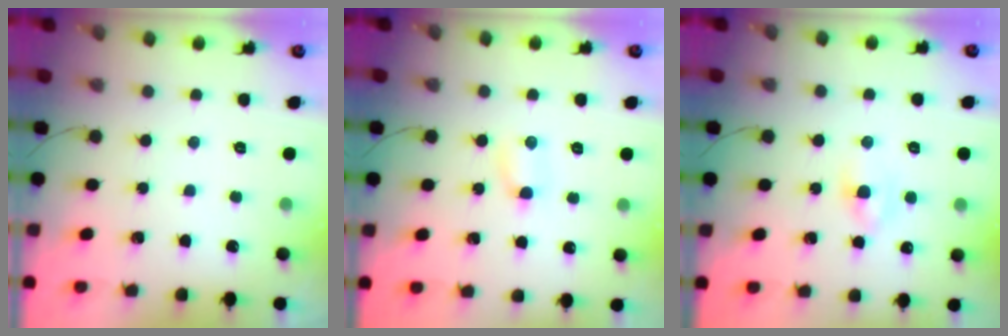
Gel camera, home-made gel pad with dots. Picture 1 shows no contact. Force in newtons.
{"total": 2.4, "press": 2.3, "slide": 0.7}
{"total": 3.0, "press": 2.8, "slide": 1.0}